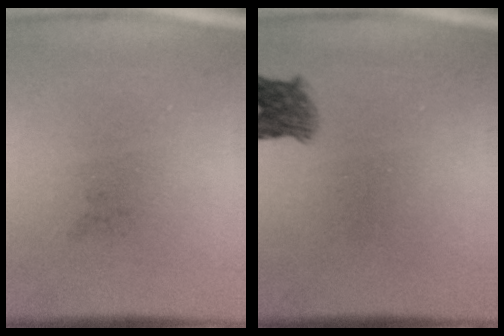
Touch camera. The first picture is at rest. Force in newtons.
{"total": 3.3}